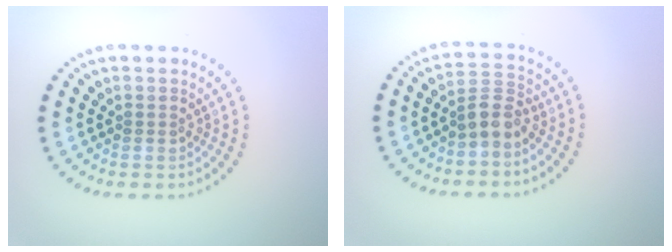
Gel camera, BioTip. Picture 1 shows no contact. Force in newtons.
{"total": 2.7, "press": 2.2, "slide": 1.5}